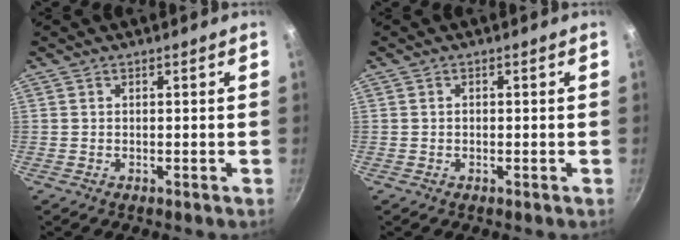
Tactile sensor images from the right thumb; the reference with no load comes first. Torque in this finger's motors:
{"motor_torque": [-0.26, -0.18, 0.25, -0.11, -0.03]}